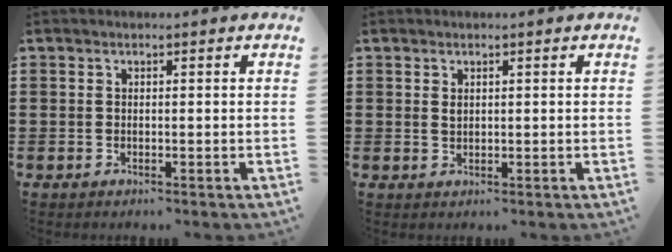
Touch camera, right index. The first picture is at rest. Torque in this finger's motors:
{"motor_torque": [-0.13, 0.05, 0.08, 0.01]}